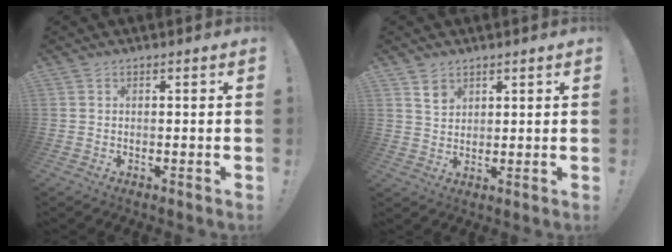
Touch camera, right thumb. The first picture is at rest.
{"total": 3.8, "force": [2.8, 2.5, 0.8], "torque": [0.003, -0.020, 0.049]}